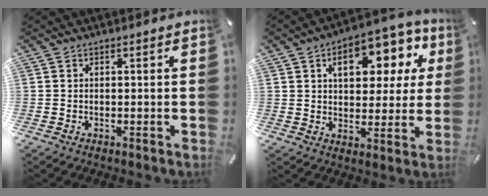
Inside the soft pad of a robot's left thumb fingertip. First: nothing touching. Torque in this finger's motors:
{"motor_torque": [2.36, 2.38, 1.34, -1.23, 0.25]}